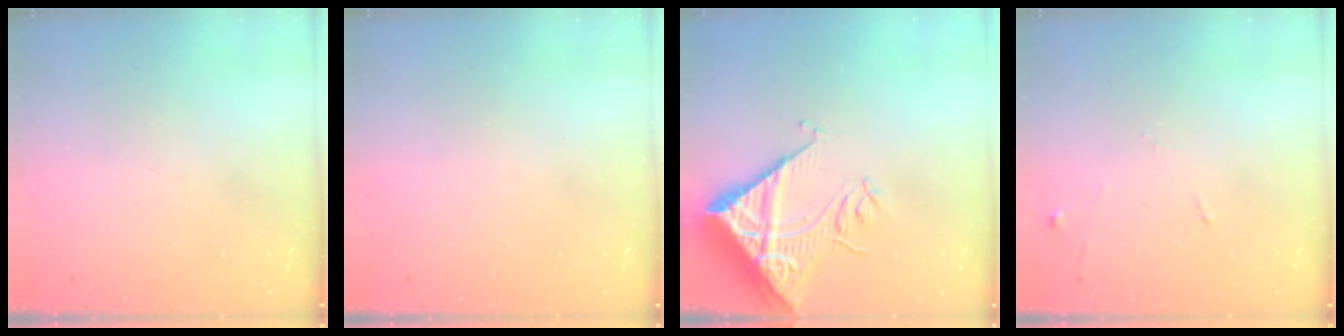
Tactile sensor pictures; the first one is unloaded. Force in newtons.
{"total": 1.6, "press": 1.5, "slide": 0.1}
{"total": 13.5, "press": 13.4, "slide": 1.7}
{"total": 5.9, "press": 5.8, "slide": 0.7}